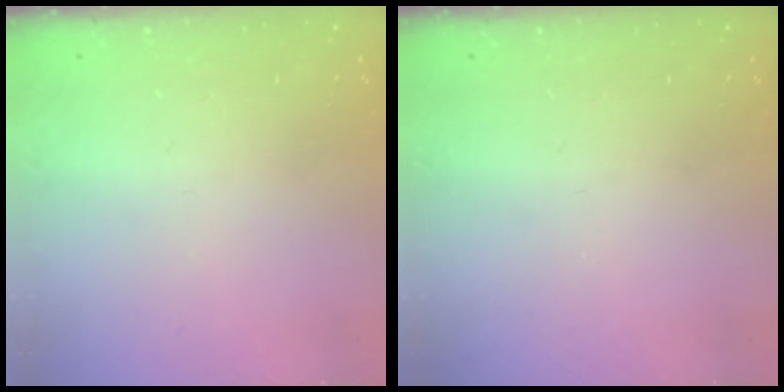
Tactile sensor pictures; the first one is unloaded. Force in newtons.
{"total": 0.0}